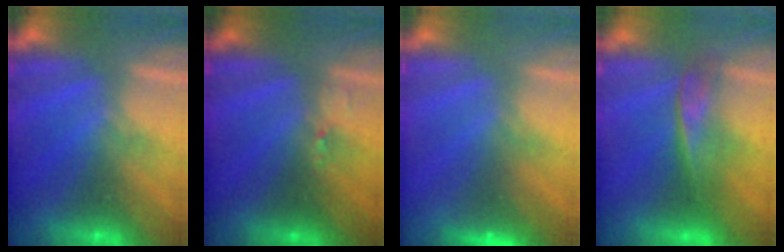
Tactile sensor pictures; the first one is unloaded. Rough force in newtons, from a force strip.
{"total": 2.4}
{"total": 2.4}
{"total": 2.2}